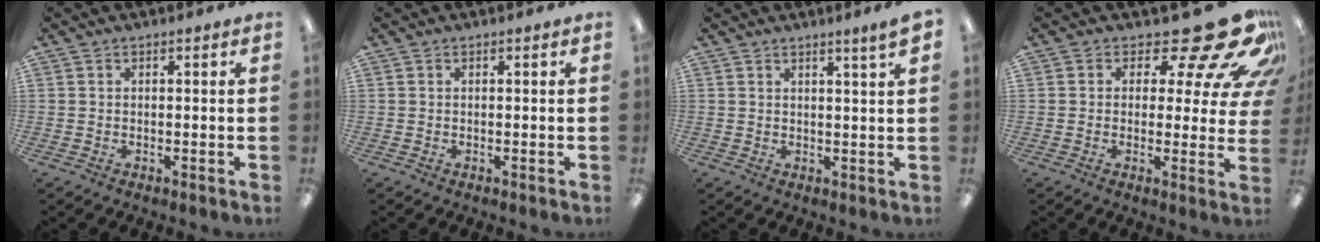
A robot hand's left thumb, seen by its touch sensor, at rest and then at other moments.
{"total": 0.0}
{"total": 3.1, "force": [2.5, -0.5, 1.9], "torque": [-0.032, -0.016, 0.040]}
{"total": 16.7, "force": [11.1, 5.7, 11.0], "torque": [-0.130, -0.094, 0.178]}